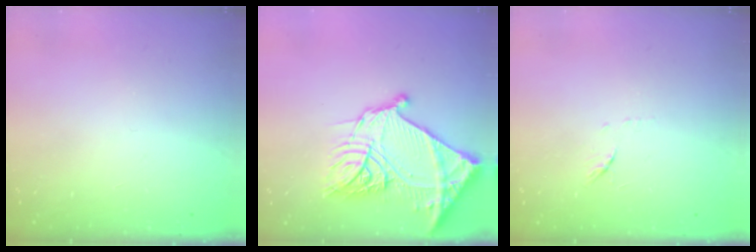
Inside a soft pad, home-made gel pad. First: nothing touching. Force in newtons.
{"total": 25.3, "press": 25.1, "slide": 2.8}
{"total": 5.4, "press": 5.3, "slide": 0.9}